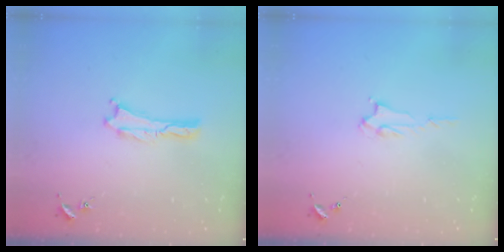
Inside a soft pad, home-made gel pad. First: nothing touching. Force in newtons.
{"total": 2.2, "press": 2.2, "slide": 0.4}